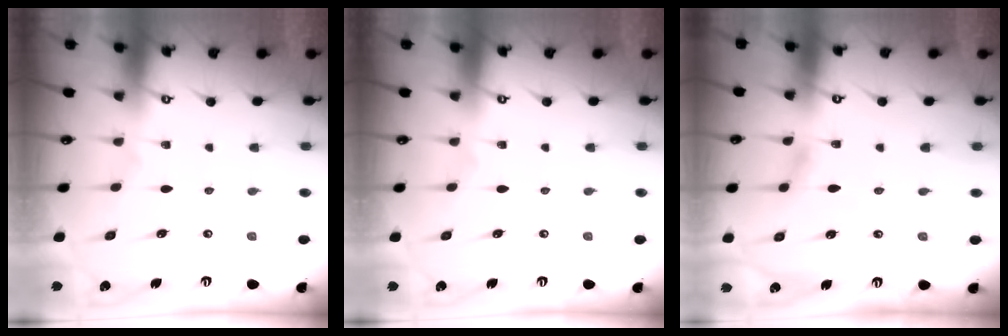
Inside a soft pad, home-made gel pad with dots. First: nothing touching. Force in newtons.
{"total": 0.0}
{"total": 1.9, "press": 1.8, "slide": 0.2}